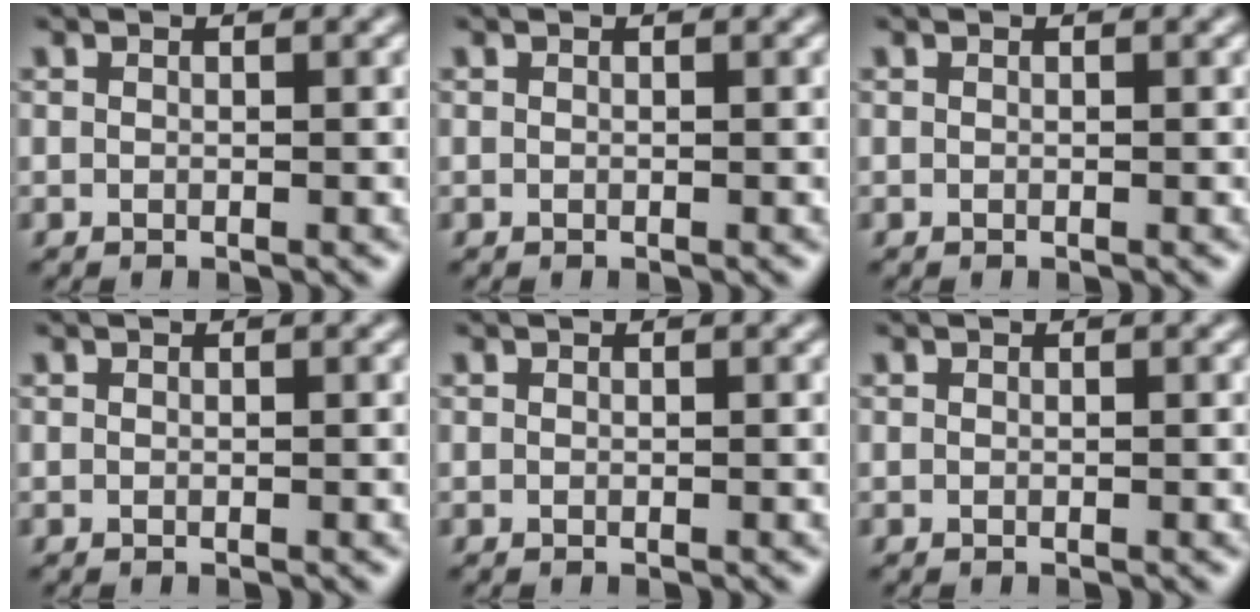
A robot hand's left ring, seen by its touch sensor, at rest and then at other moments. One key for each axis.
{"total": 0.0}
{"total": 0.0}
{"total": 0.0}
{"total": 0.0}
{"total": 0.0}